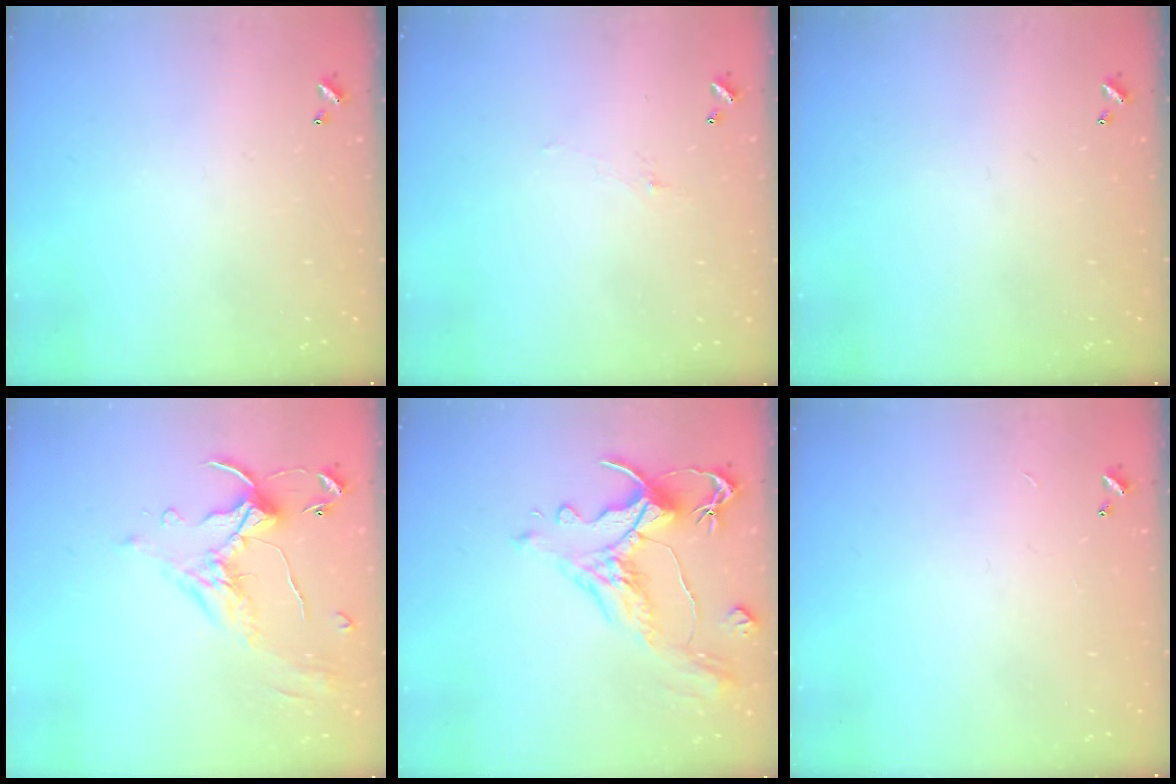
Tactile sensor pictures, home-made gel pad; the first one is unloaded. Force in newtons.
{"total": 0.8, "press": 0.5, "slide": 0.6}
{"total": 0.0}
{"total": 1.3, "press": 0.8, "slide": 1.0}
{"total": 1.5, "press": 0.3, "slide": 1.5}
{"total": 0.9, "press": 0.9, "slide": 0.2}